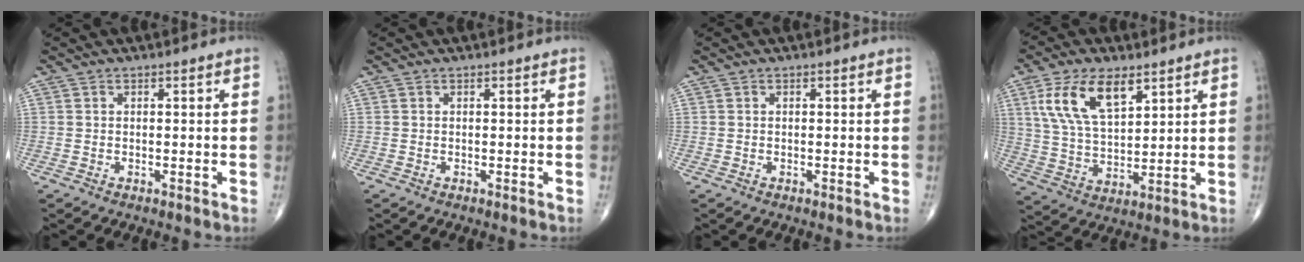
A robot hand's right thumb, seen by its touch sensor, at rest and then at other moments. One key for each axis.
{"total": 0.0}
{"total": 0.0}
{"total": 13.0, "fx": 6.3, "fy": 6.2, "fz": 9.5, "tx": -0.170, "ty": -0.019, "tz": 0.126}